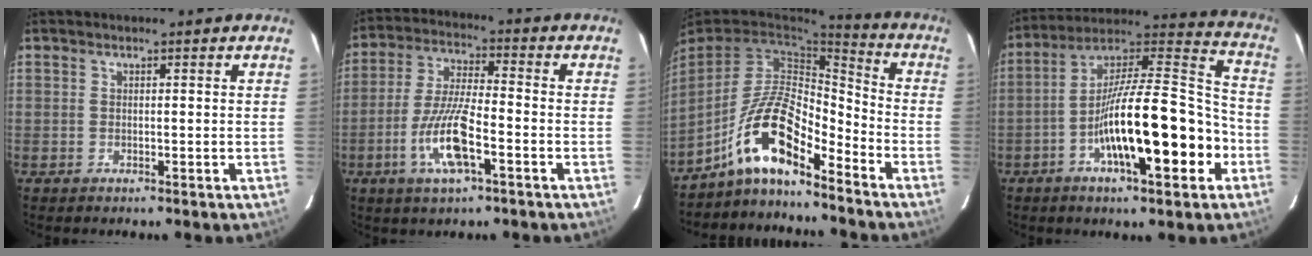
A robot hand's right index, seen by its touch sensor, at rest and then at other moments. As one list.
[{"total": 10.6, "force": [-4.1, 1.9, 9.6], "torque": [-0.193, -0.006, -0.077]}, {"total": 11.7, "force": [-8.4, 2.8, 7.7], "torque": [-0.153, 0.027, -0.154]}, {"total": 20.5, "force": [-6.4, 3.9, 19.1], "torque": [-0.319, 0.011, -0.101]}]